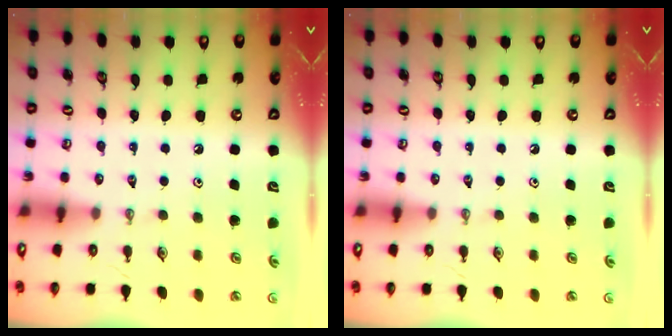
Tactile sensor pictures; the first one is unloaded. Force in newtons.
{"total": 0.0}